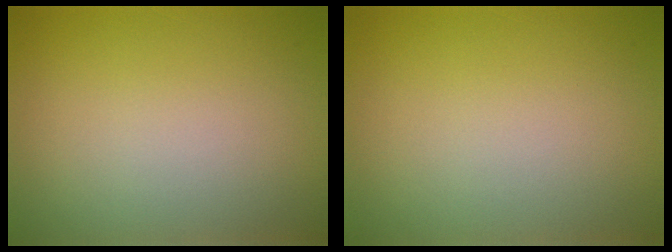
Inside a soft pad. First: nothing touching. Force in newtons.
{"total": 0.0}